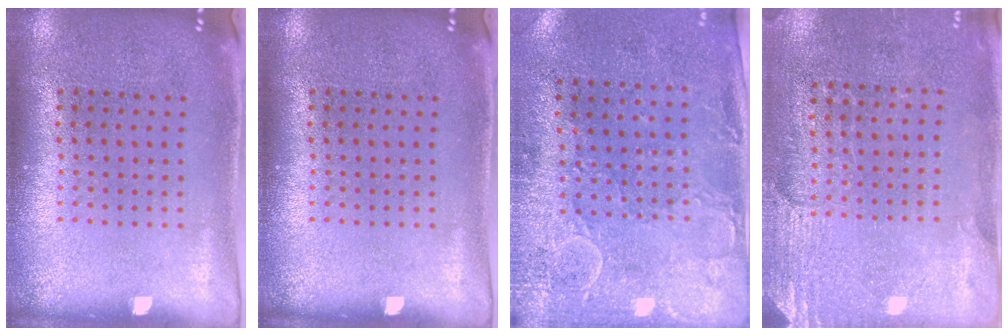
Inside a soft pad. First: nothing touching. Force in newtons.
{"total": 0.0}
{"total": 3.0, "press": 2.3, "slide": 1.9}
{"total": 2.8, "press": 2.6, "slide": 1.0}